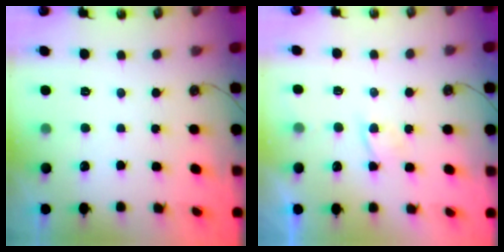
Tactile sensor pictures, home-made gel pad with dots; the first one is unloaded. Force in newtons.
{"total": 3.4, "press": 3.3, "slide": 0.5}